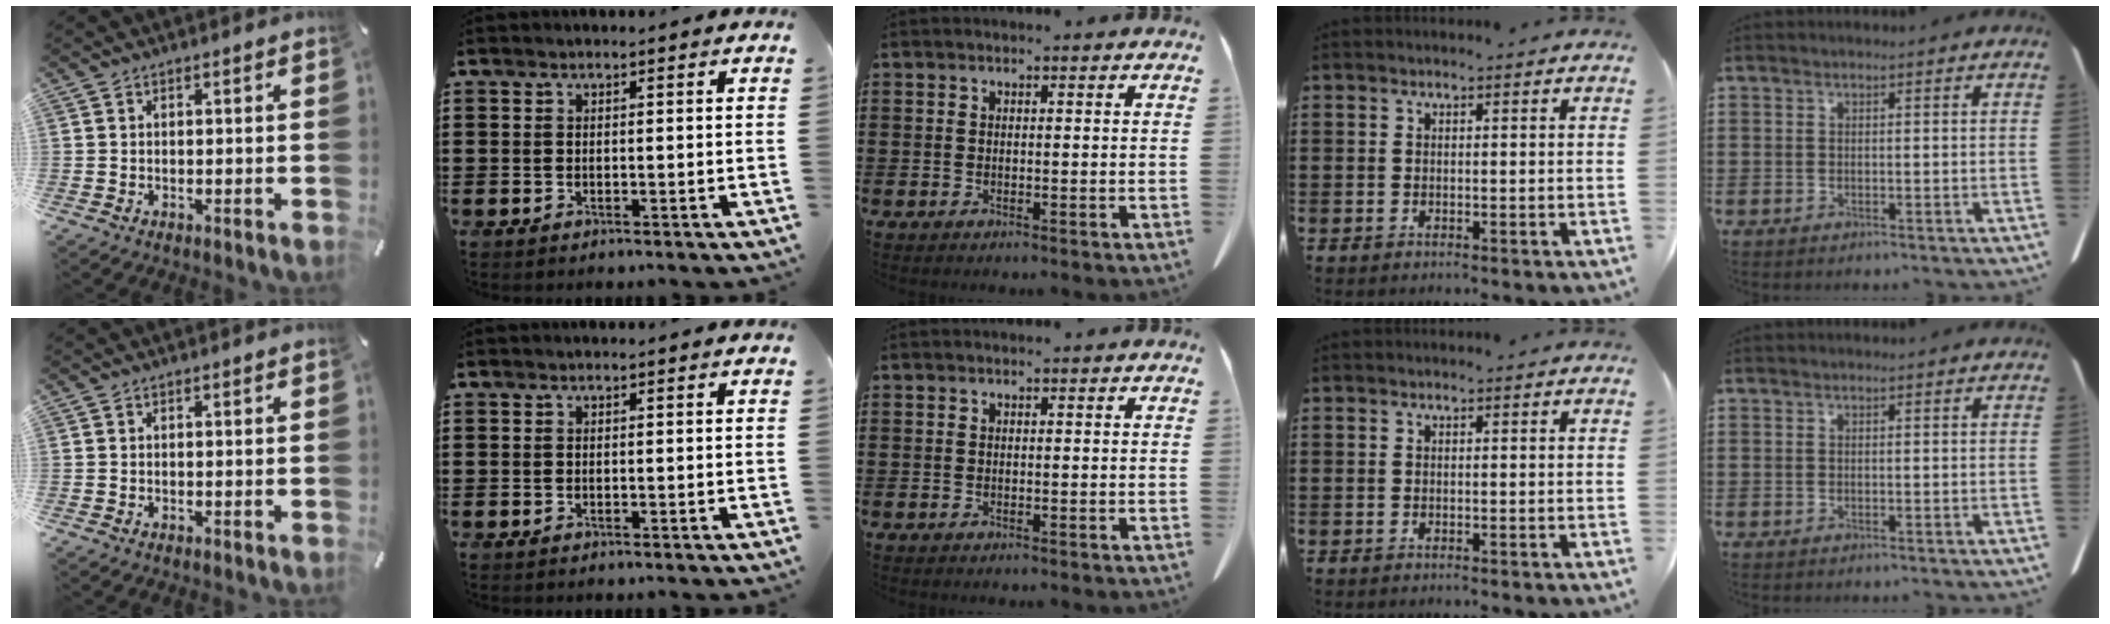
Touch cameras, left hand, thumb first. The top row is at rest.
{}